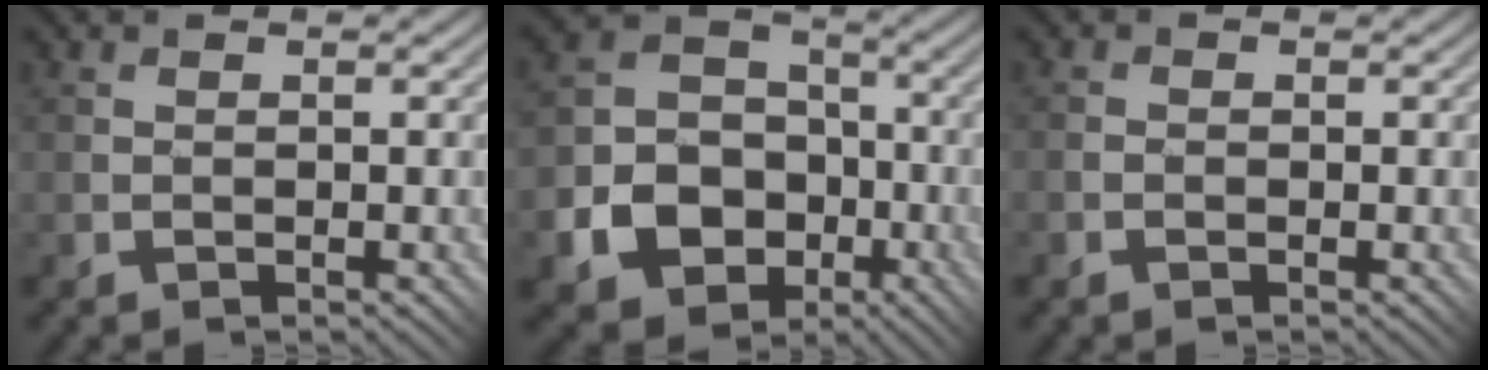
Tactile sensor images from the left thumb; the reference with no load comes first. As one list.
[{"total": 12.5, "force": [-4.4, 10.3, 5.4], "torque": [-0.131, -0.045, -0.089]}, {"total": 1.0, "force": [-0.5, 0.6, 0.5], "torque": [-0.004, 0.004, -0.011]}]